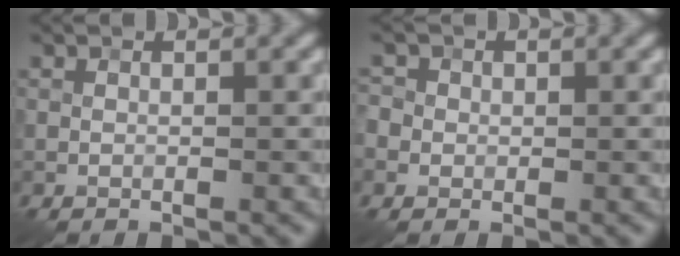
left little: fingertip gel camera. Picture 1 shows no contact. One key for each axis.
{"total": 2.6, "fx": 0.4, "fy": 2.4, "fz": 0.9, "tx": 0.000, "ty": 0.014, "tz": -0.013}